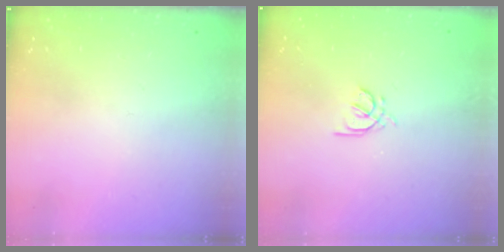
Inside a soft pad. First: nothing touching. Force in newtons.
{"total": 2.8, "press": 2.7, "slide": 0.8}